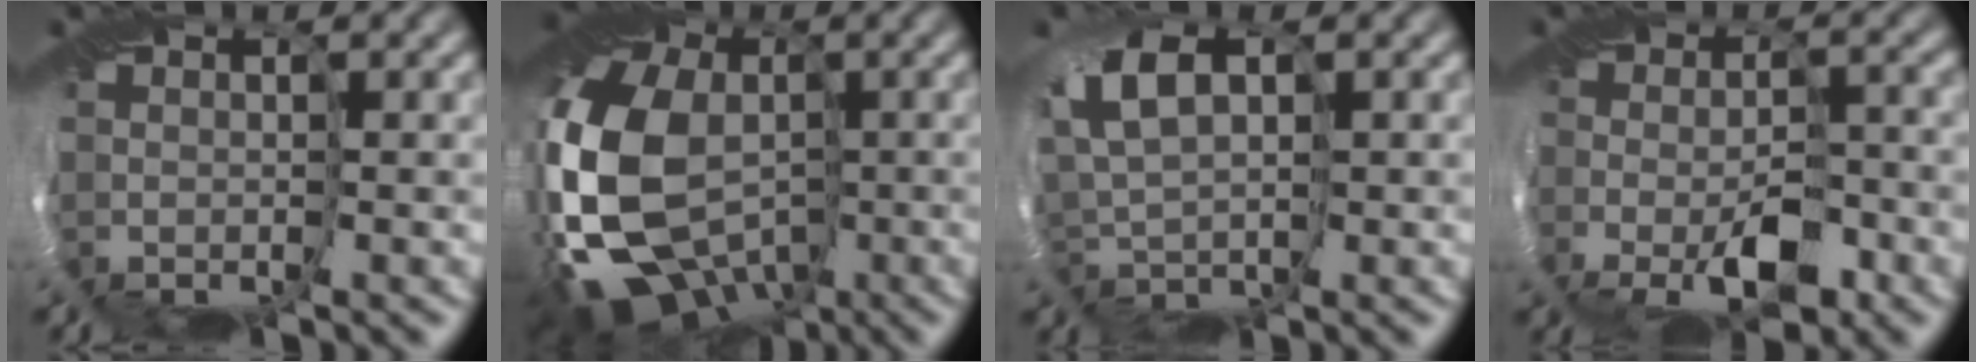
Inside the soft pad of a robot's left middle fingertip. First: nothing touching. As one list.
[{"total": 15.5, "force": [-5.6, 10.2, 10.2], "torque": [-0.215, -0.008, -0.097]}, {"total": 5.6, "force": [-1.0, 3.2, 4.5], "torque": [-0.097, -0.004, -0.028]}, {"total": 2.8, "force": [-1.9, 0.6, 2.0], "torque": [-0.027, -0.004, -0.032]}]